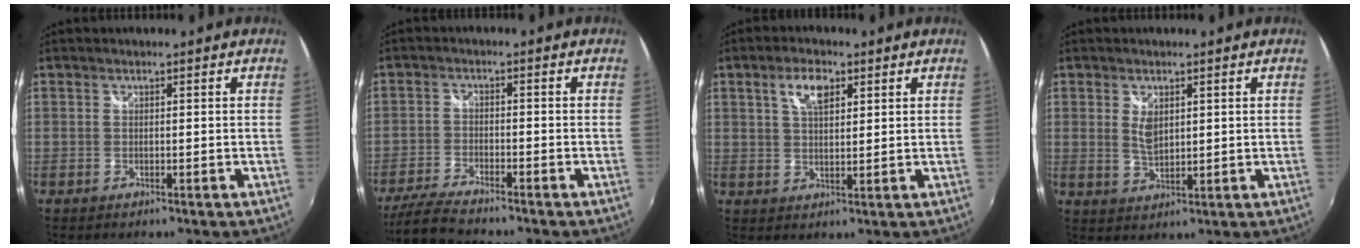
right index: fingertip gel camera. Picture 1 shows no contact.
{"total": 7.2, "force": [-6.5, 0.8, 3.0], "torque": [-0.084, -0.020, -0.123]}
{"total": 5.5, "force": [2.6, 2.5, 4.1], "torque": [-0.073, 0.009, 0.047]}
{"total": 4.0, "force": [1.2, 2.2, 3.1], "torque": [-0.051, -0.004, 0.024]}